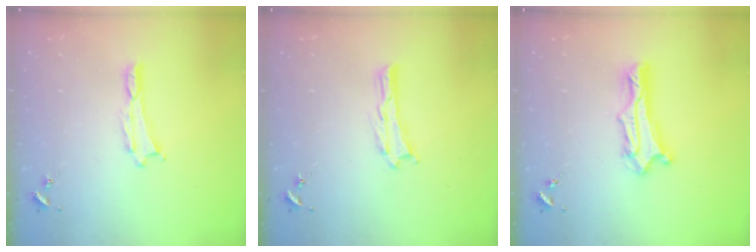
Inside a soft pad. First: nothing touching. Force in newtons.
{"total": 0.0}
{"total": 4.7, "press": 4.6, "slide": 0.3}